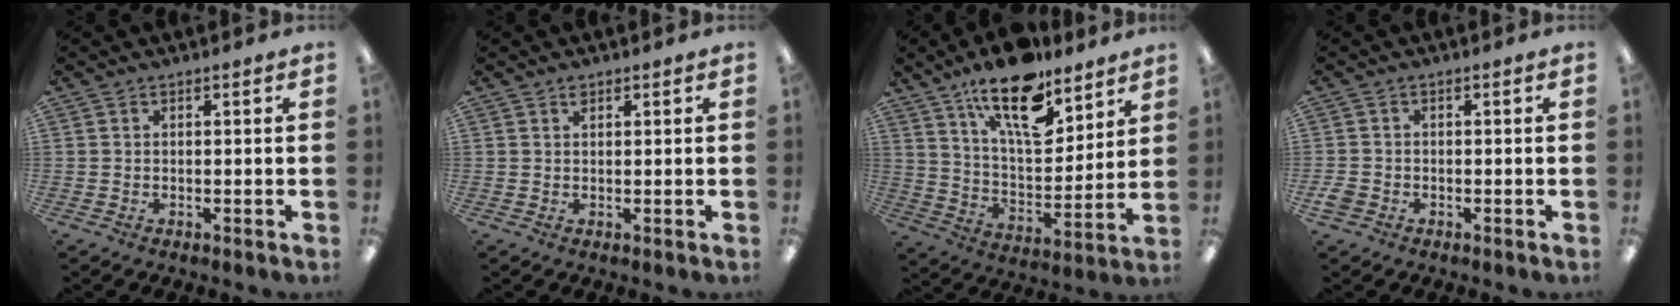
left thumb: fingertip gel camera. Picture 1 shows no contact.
{"total": 1.4, "force": [1.0, 0.6, 0.7], "torque": [-0.010, -0.002, 0.016]}
{"total": 18.3, "force": [12.5, 7.6, 11.1], "torque": [-0.178, -0.067, 0.212]}
{"total": 2.3, "force": [-1.0, 1.8, 1.0], "torque": [-0.015, 0.005, -0.019]}